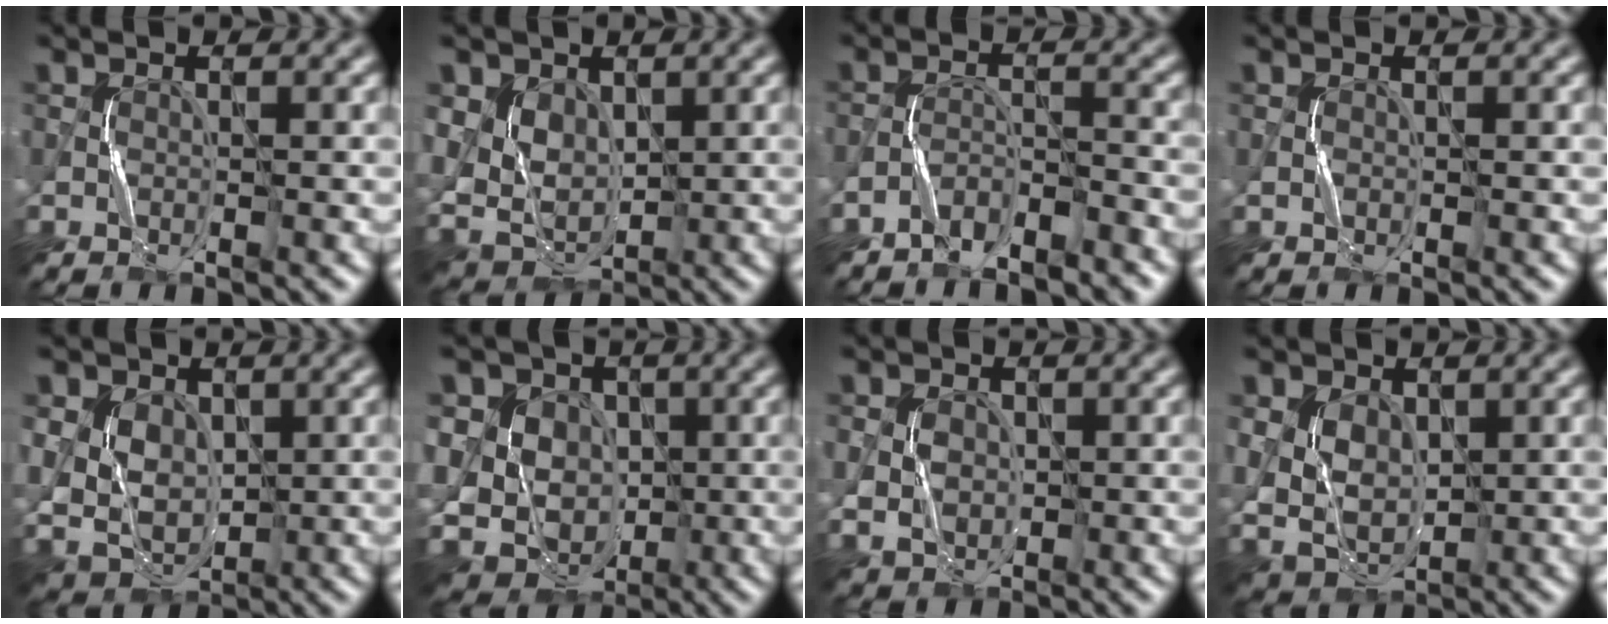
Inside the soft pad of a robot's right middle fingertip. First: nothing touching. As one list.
[{"total": 4.4, "force": [1.5, 3.5, 2.3], "torque": [-0.053, -0.007, 0.039]}, {"total": 2.9, "force": [-2.8, 0.4, 0.8], "torque": [-0.016, 0.007, -0.056]}, {"total": 0.0}, {"total": 6.9, "force": [1.3, 5.6, 3.8], "torque": [-0.077, 0.015, 0.016]}, {"total": 12.1, "force": [0.9, 10.7, 5.6], "torque": [-0.127, 0.036, -0.011]}, {"total": 2.8, "force": [0.0, 2.4, 1.3], "torque": [-0.030, 0.001, -0.001]}, {"total": 4.5, "force": [0.9, 3.5, 2.8], "torque": [-0.063, -0.005, 0.029]}]